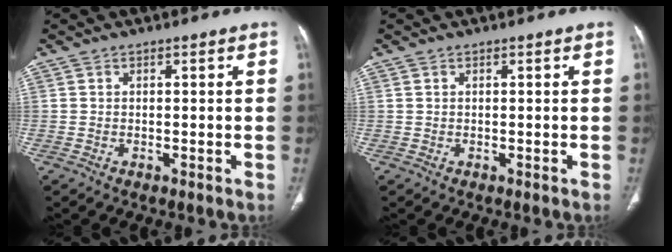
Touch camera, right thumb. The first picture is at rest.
{"total": 0.0}